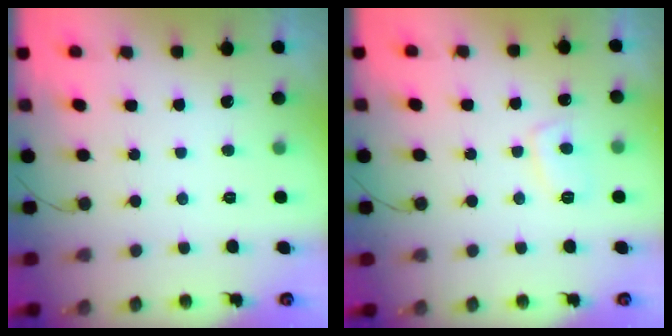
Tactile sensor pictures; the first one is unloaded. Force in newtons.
{"total": 5.0, "press": 4.9, "slide": 1.0}